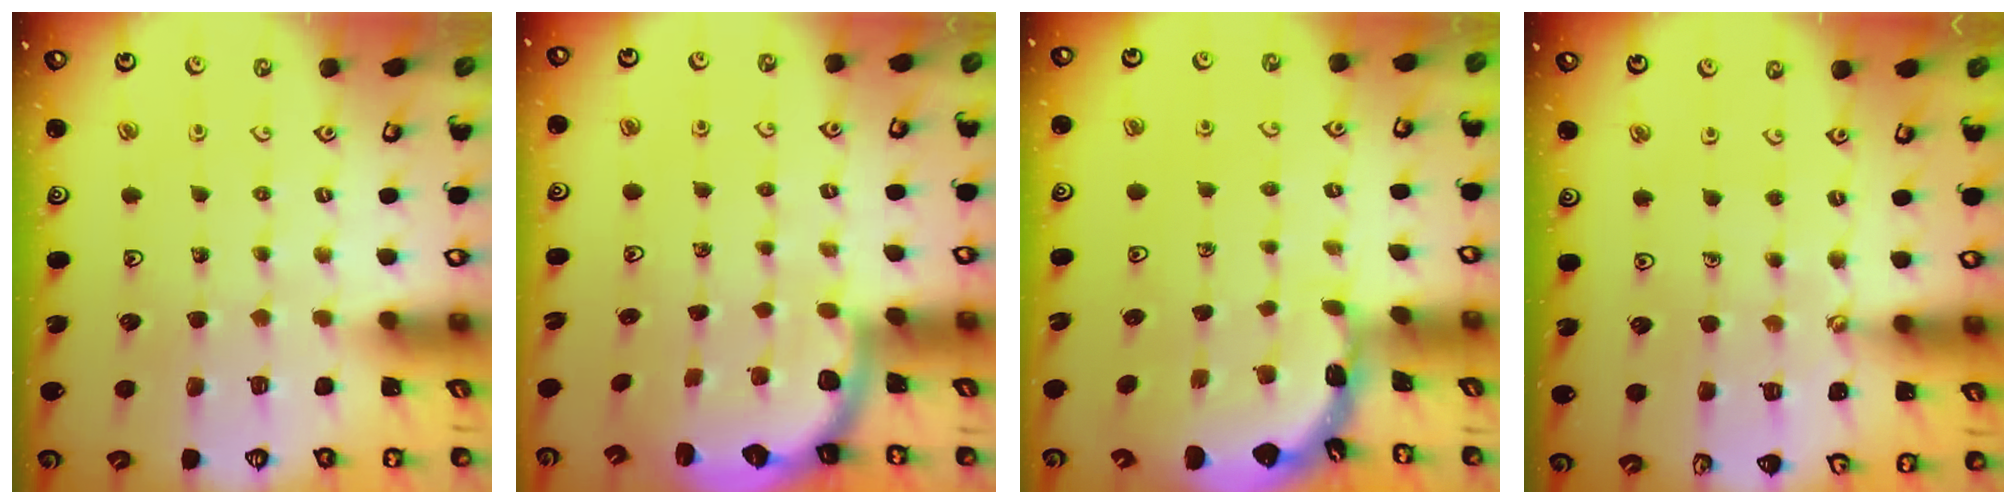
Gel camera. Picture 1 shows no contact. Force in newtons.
{"total": 2.6, "press": 2.2, "slide": 1.3}
{"total": 1.8, "press": 1.8, "slide": 0.2}
{"total": 1.4, "press": 1.3, "slide": 0.3}